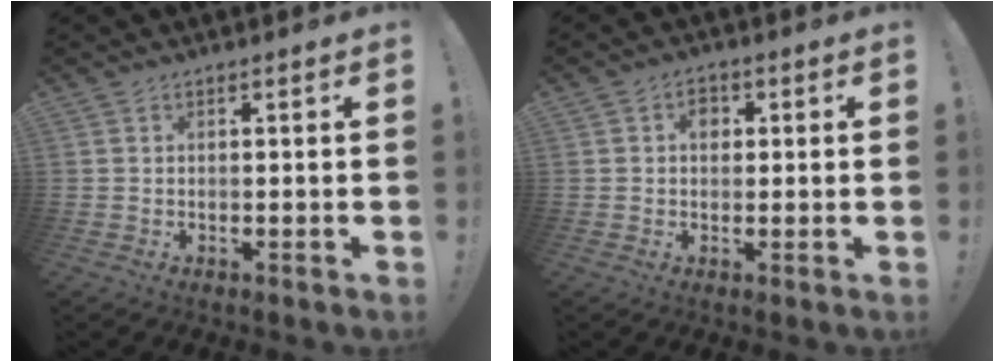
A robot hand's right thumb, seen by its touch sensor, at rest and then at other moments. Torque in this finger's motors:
{"motor_torque": [0.35, 0.65, 0.55, -0.16, -0.02]}